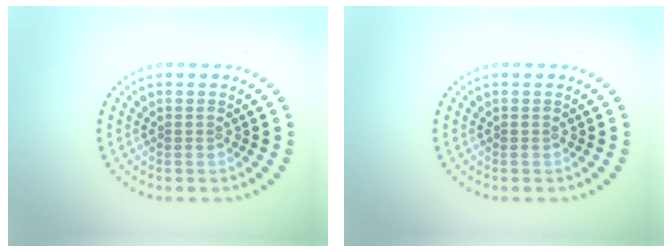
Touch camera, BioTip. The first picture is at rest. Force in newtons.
{"total": 0.0}